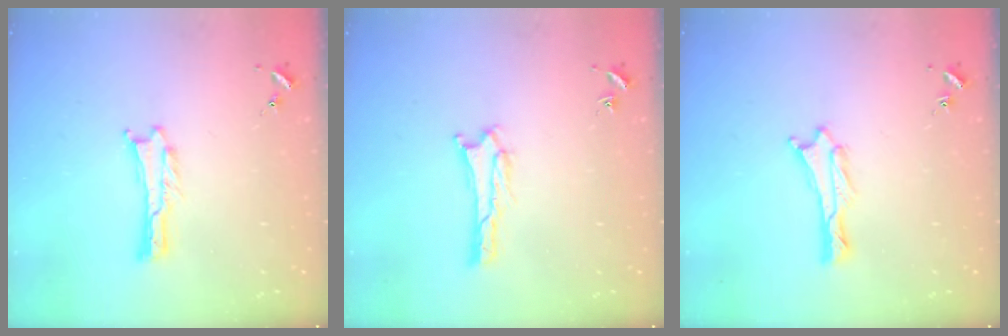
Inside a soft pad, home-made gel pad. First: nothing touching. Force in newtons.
{"total": 0.8, "press": 0.8, "slide": 0.1}
{"total": 1.0, "press": 0.9, "slide": 0.1}